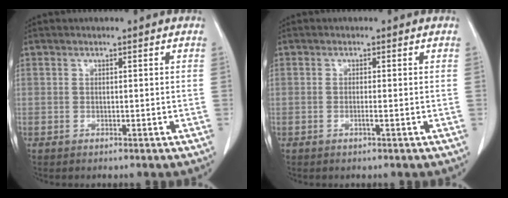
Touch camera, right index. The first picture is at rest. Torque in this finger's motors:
{"motor_torque": [-0.06, 0.02, -0.02, -0.01]}